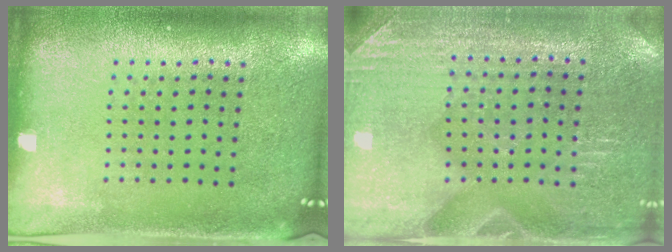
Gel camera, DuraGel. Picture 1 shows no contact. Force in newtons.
{"total": 3.1, "press": 3.1, "slide": 0.4}